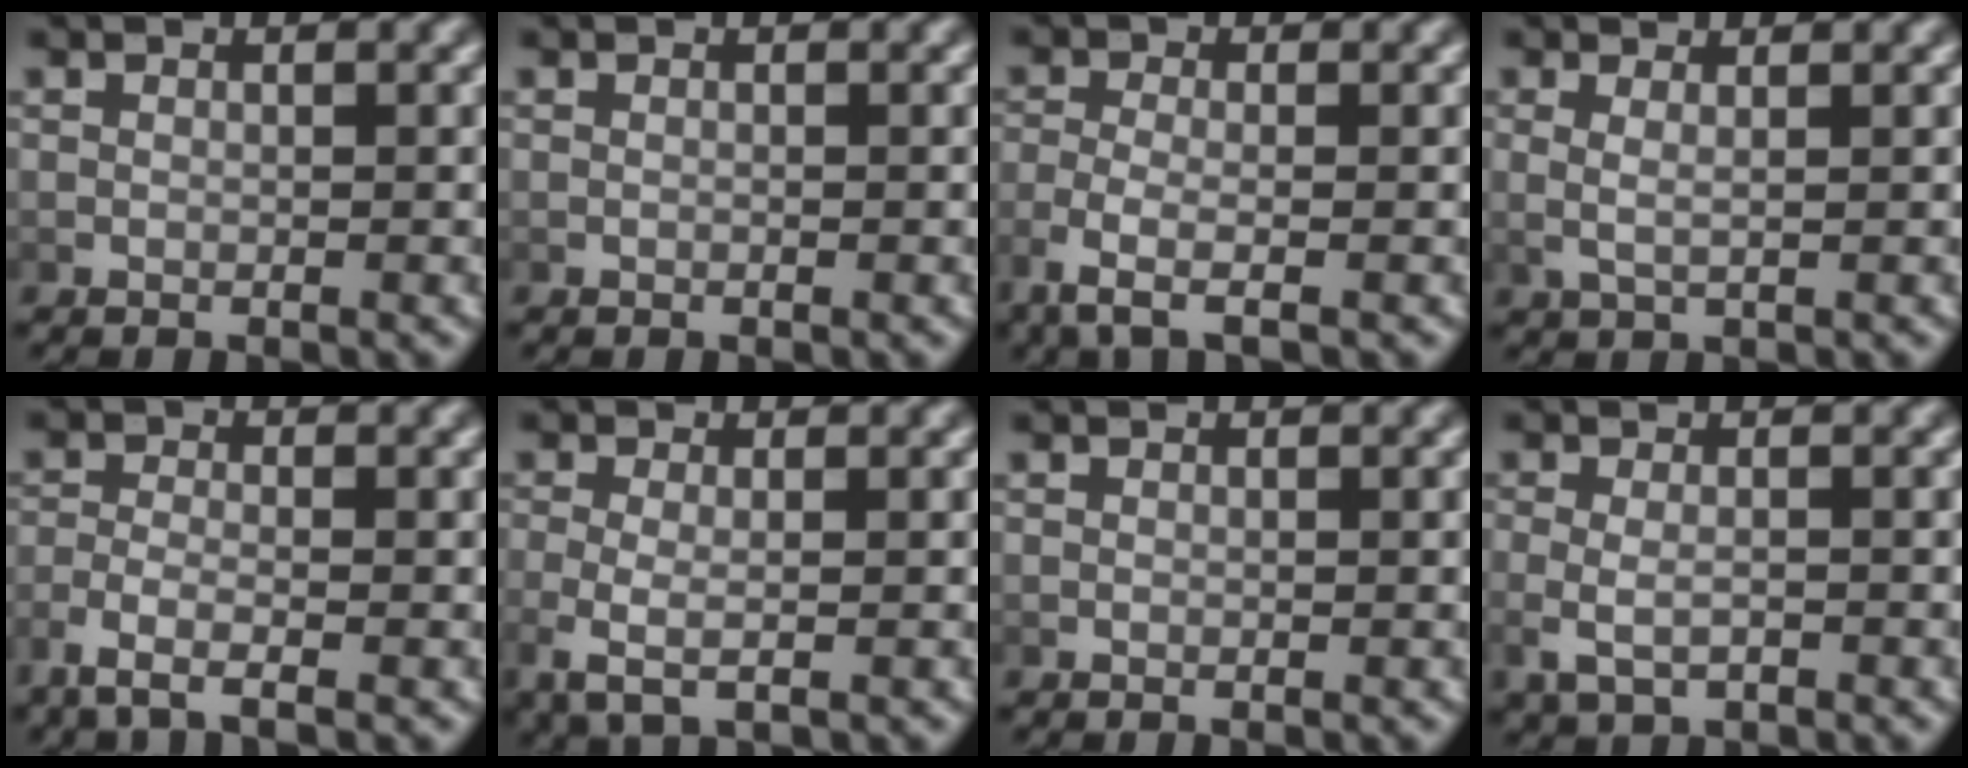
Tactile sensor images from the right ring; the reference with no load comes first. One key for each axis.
{"total": 0.0}
{"total": 3.5, "fx": -1.5, "fy": 1.0, "fz": 3.0, "tx": -0.075, "ty": -0.012, "tz": -0.020}
{"total": 2.2, "fx": 0.8, "fy": 0.8, "fz": 1.8, "tx": -0.039, "ty": -0.007, "tz": 0.021}
{"total": 2.9, "fx": -1.8, "fy": 0.7, "fz": 2.2, "tx": -0.057, "ty": -0.009, "tz": -0.029}
{"total": 2.9, "fx": -0.7, "fy": 1.0, "fz": 2.6, "tx": -0.071, "ty": -0.014, "tz": -0.005}
{"total": 0.0}
{"total": 2.4, "fx": -0.9, "fy": 1.1, "fz": 2.0, "tx": -0.057, "ty": -0.012, "tz": -0.004}